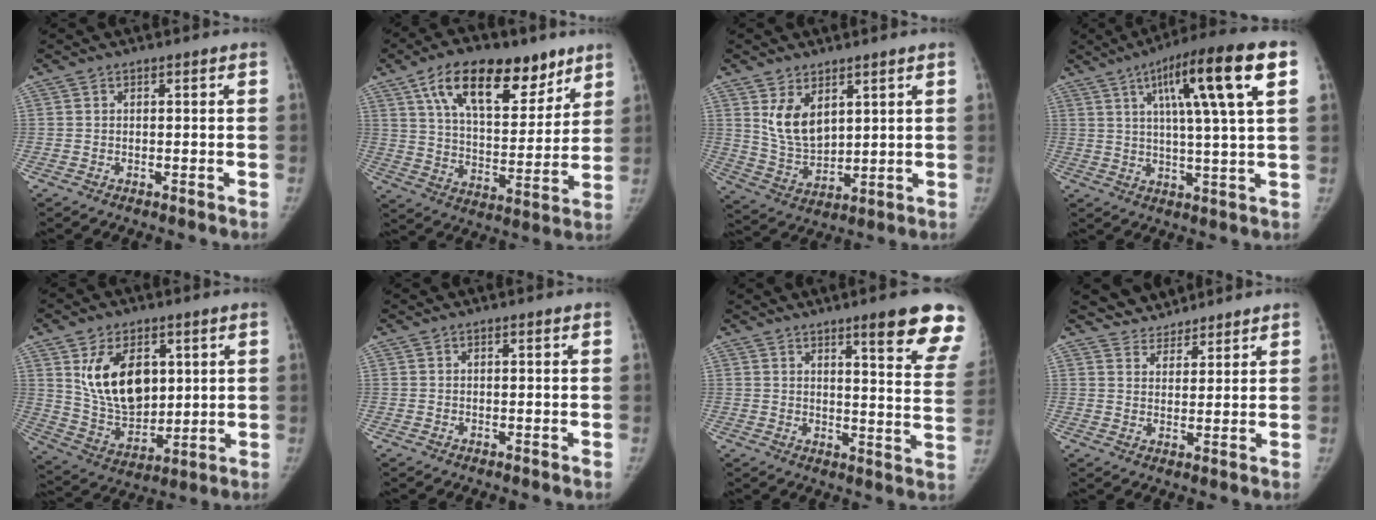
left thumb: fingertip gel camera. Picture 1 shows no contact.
{"total": 21.0, "force": [12.2, 10.4, 13.6], "torque": [-0.174, -0.037, 0.205]}
{"total": 8.8, "force": [4.0, 5.3, 5.9], "torque": [-0.085, -0.030, 0.091]}
{"total": 17.0, "force": [6.4, 2.0, 15.6], "torque": [-0.244, 0.001, 0.094]}
{"total": 15.1, "force": [4.7, 9.7, 10.6], "torque": [-0.145, -0.029, 0.103]}
{"total": 0.0}
{"total": 14.9, "force": [10.3, 1.7, 10.7], "torque": [-0.103, -0.057, 0.120]}
{"total": 5.6, "force": [5.2, 2.2, -0.4], "torque": [0.028, -0.022, 0.088]}